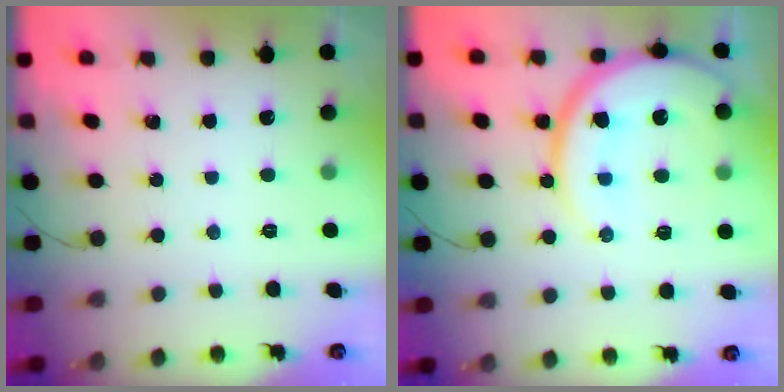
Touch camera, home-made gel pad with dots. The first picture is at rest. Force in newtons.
{"total": 17.0, "press": 16.9, "slide": 1.8}